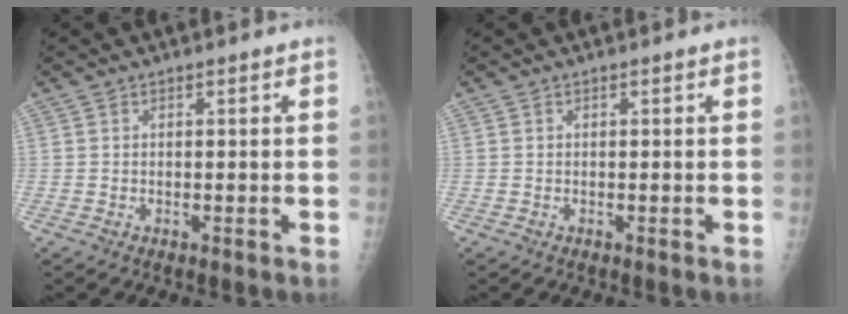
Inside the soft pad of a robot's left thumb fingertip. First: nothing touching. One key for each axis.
{"total": 0.0}